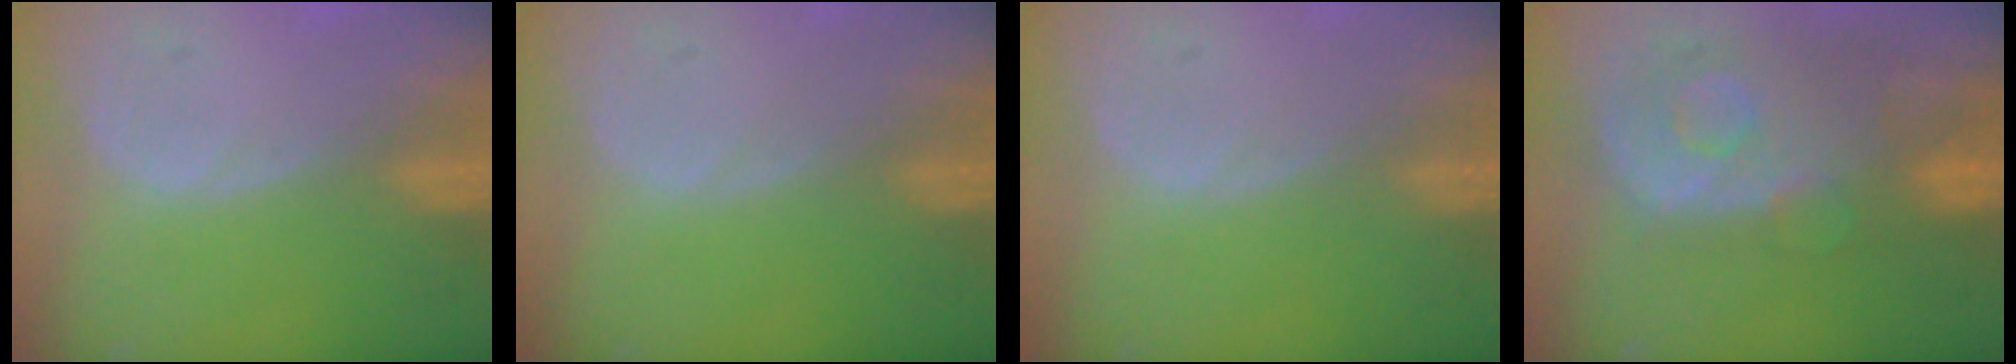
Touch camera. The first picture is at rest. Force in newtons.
{"total": 0.0}
{"total": 0.0}
{"total": 11.3, "press": 9.8, "slide": 5.7}